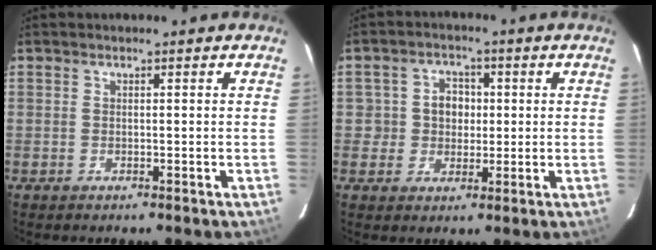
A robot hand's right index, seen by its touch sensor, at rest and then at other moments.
{"total": 5.3, "force": [-0.1, 5.1, 1.5], "torque": [-0.020, 0.020, 0.000]}